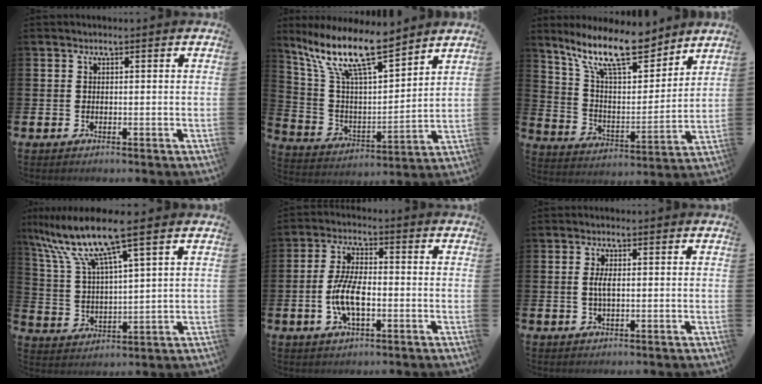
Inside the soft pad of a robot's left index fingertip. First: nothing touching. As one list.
[{"total": 13.1, "force": [10.0, 3.0, 7.8], "torque": [-0.179, -0.050, 0.175]}, {"total": 13.8, "force": [10.9, 4.1, 7.3], "torque": [-0.157, -0.055, 0.192]}, {"total": 10.9, "force": [8.2, 1.2, 7.0], "torque": [-0.167, -0.031, 0.139]}, {"total": 6.5, "force": [-1.3, 2.6, 5.8], "torque": [-0.116, -0.001, -0.029]}, {"total": 2.2, "force": [0.1, 0.8, 2.1], "torque": [-0.045, 0.005, 0.001]}]